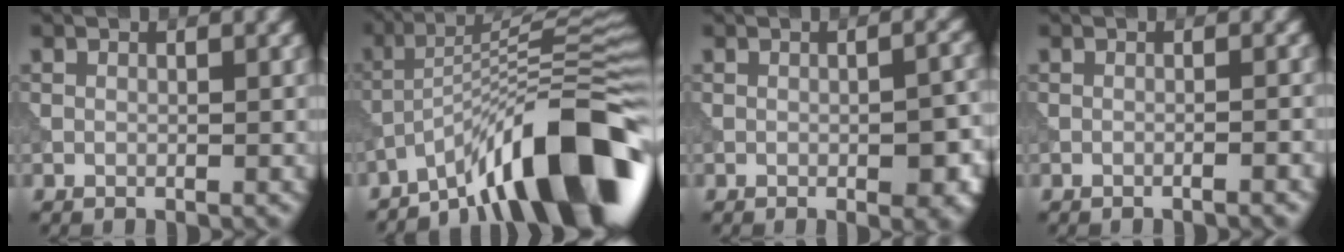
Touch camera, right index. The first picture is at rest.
{"total": 13.1, "force": [-8.7, 2.4, 9.6], "torque": [-0.128, 0.028, -0.146]}
{"total": 4.7, "force": [-1.3, 1.6, 4.2], "torque": [-0.056, -0.003, -0.013]}
{"total": 1.4, "force": [-0.7, 0.3, 1.2], "torque": [-0.013, 0.008, -0.024]}